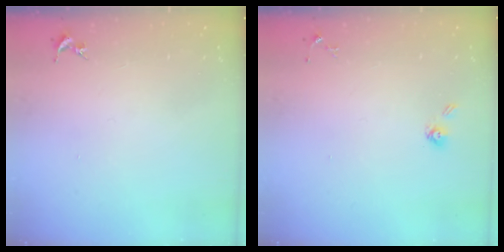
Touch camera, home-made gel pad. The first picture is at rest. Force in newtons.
{"total": 3.8, "press": 3.4, "slide": 1.7}